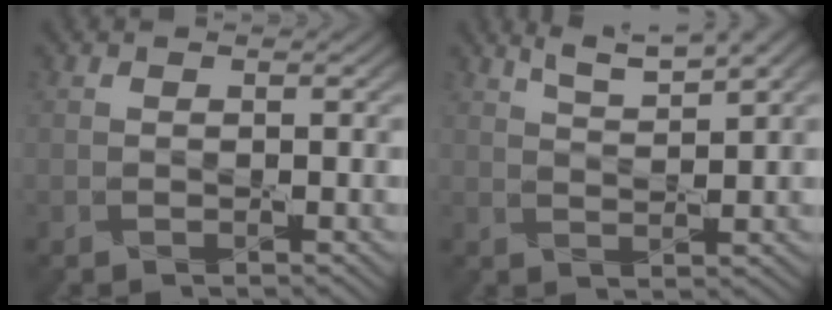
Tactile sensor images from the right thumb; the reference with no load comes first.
{"total": 5.4, "force": [3.9, 0.9, 3.7], "torque": [-0.082, 0.013, 0.078]}